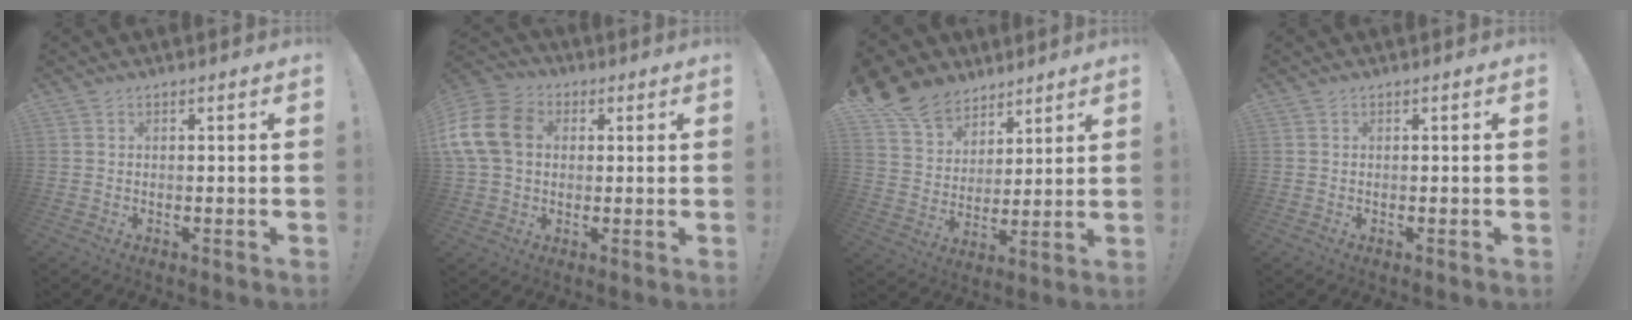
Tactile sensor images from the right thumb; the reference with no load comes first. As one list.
[{"total": 16.0, "force": [2.4, 12.4, 9.8], "torque": [-0.184, 0.006, 0.050]}, {"total": 13.0, "force": [9.8, 8.1, 2.9], "torque": [-0.061, -0.072, 0.191]}, {"total": 0.0}]